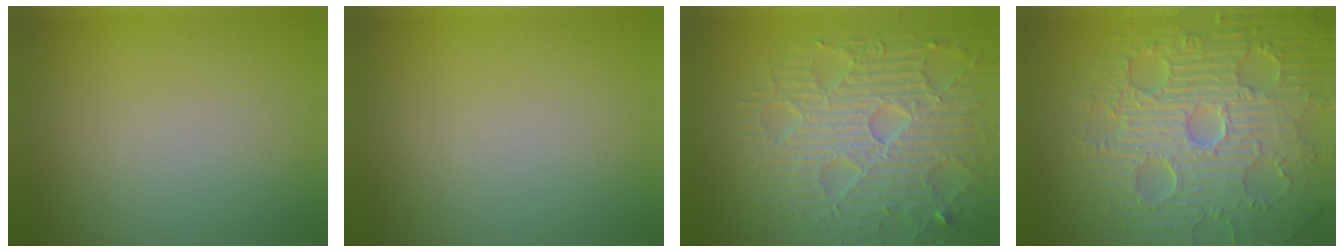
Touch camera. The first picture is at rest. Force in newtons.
{"total": 0.0}
{"total": 8.0, "press": 6.1, "slide": 5.1}
{"total": 10.8, "press": 7.1, "slide": 8.1}